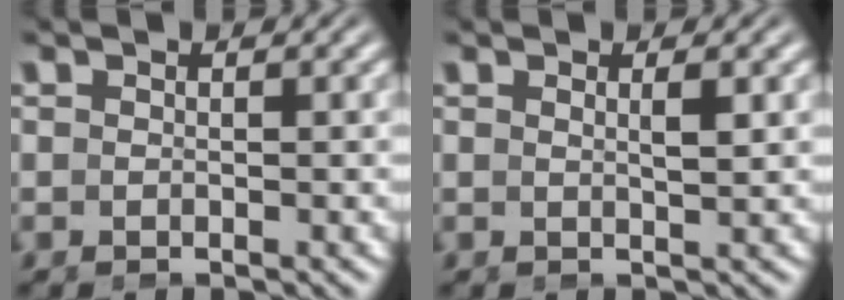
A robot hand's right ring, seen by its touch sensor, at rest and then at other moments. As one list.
[{"total": 1.2, "force": [0.6, -0.4, 1.0], "torque": [-0.022, -0.010, 0.015]}]